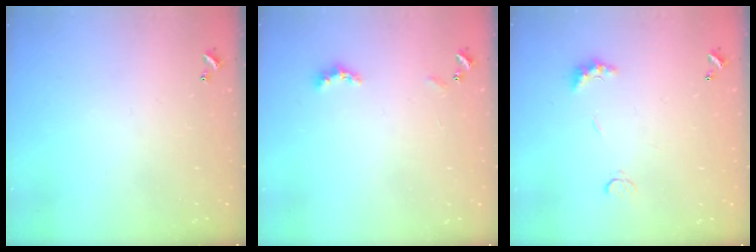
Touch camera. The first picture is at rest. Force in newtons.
{"total": 3.3, "press": 3.2, "slide": 0.6}
{"total": 3.3, "press": 3.2, "slide": 0.7}